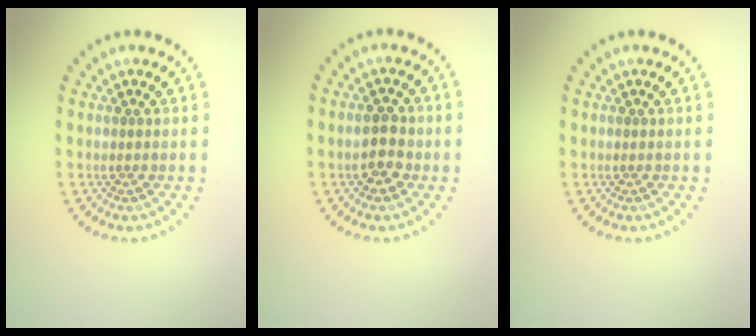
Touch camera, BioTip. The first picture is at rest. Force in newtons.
{"total": 2.6, "press": 2.6, "slide": 0.3}
{"total": 0.0}